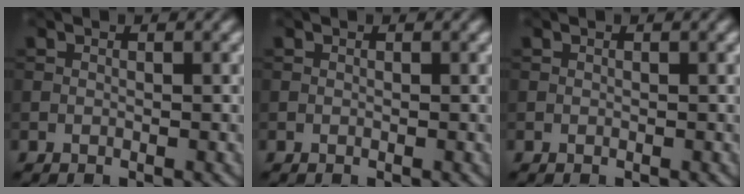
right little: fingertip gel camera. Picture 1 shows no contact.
{"total": 0.0}
{"total": 0.0}